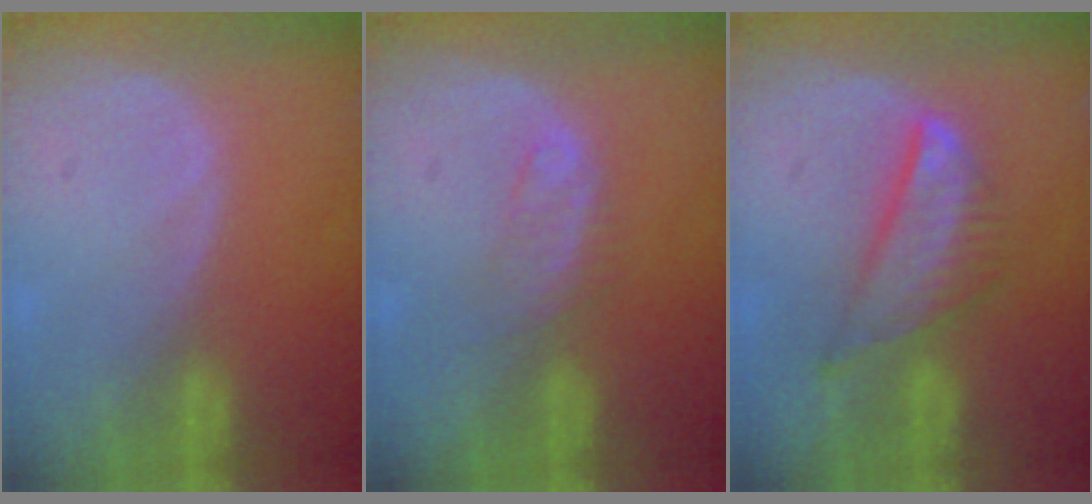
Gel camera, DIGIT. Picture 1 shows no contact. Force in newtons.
{"total": 2.3, "press": 2.3, "slide": 0.2}
{"total": 7.5, "press": 6.5, "slide": 3.7}